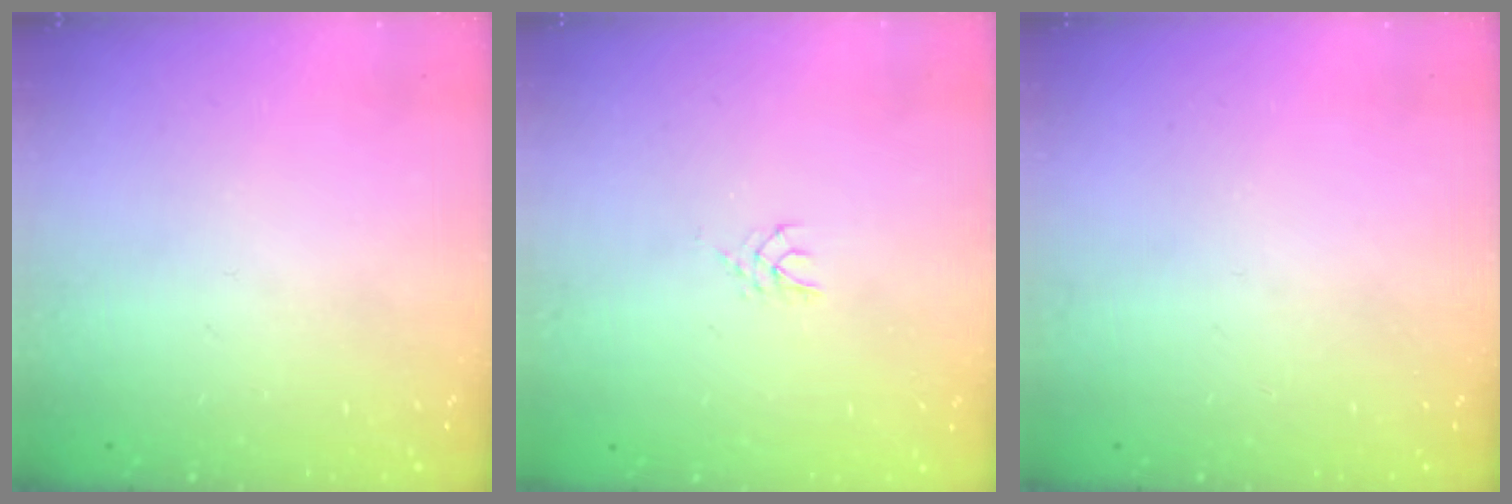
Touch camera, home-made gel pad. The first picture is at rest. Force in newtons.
{"total": 2.5, "press": 2.4, "slide": 0.4}
{"total": 0.0}